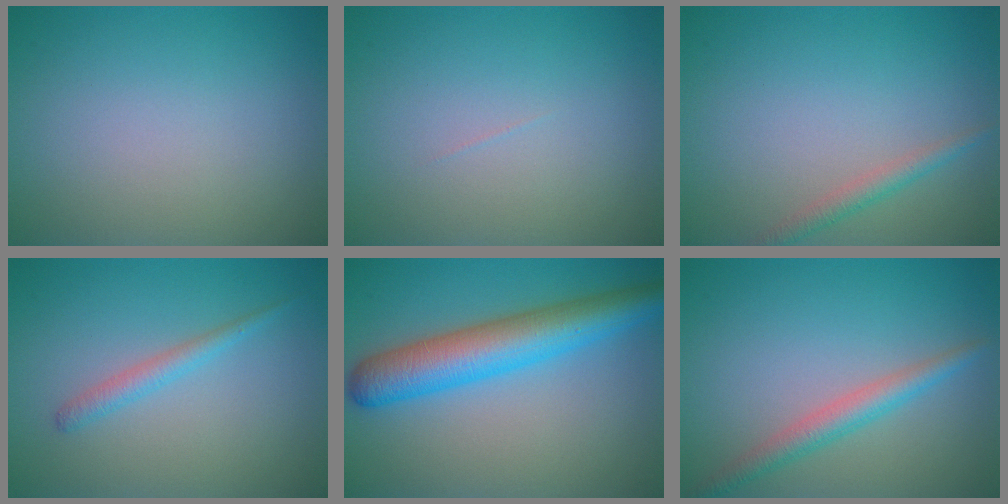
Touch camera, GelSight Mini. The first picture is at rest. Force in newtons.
{"total": 0.0}
{"total": 1.6, "press": 1.6, "slide": 0.1}
{"total": 1.5, "press": 1.5, "slide": 0.2}
{"total": 7.2, "press": 7.2, "slide": 0.2}
{"total": 2.8, "press": 2.8, "slide": 0.1}